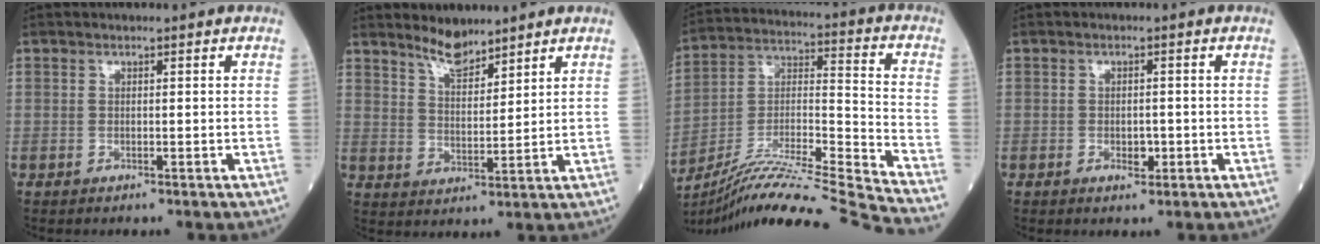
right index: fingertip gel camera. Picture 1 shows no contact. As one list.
[{"total": 4.9, "force": [4.5, 1.1, 1.7], "torque": [-0.038, -0.004, 0.087]}, {"total": 23.4, "force": [-21.0, -2.9, 9.9], "torque": [-0.185, -0.022, -0.353]}, {"total": 2.1, "force": [-0.8, 1.1, 1.6], "torque": [-0.025, 0.001, -0.009]}]